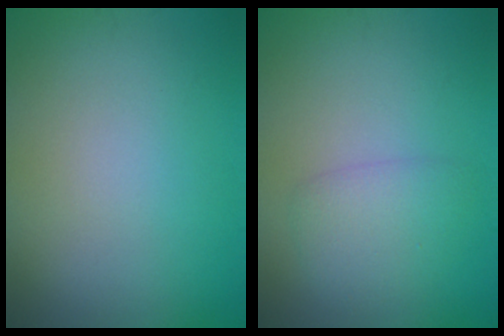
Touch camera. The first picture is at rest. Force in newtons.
{"total": 2.3, "press": 2.3, "slide": 0.1}